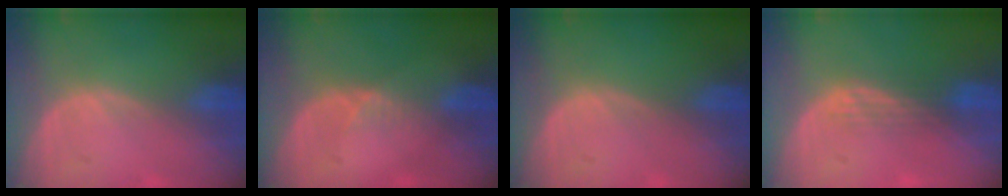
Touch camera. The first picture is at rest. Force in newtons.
{"total": 2.0, "press": 1.6, "slide": 1.3}
{"total": 0.0}
{"total": 2.9, "press": 2.5, "slide": 1.5}